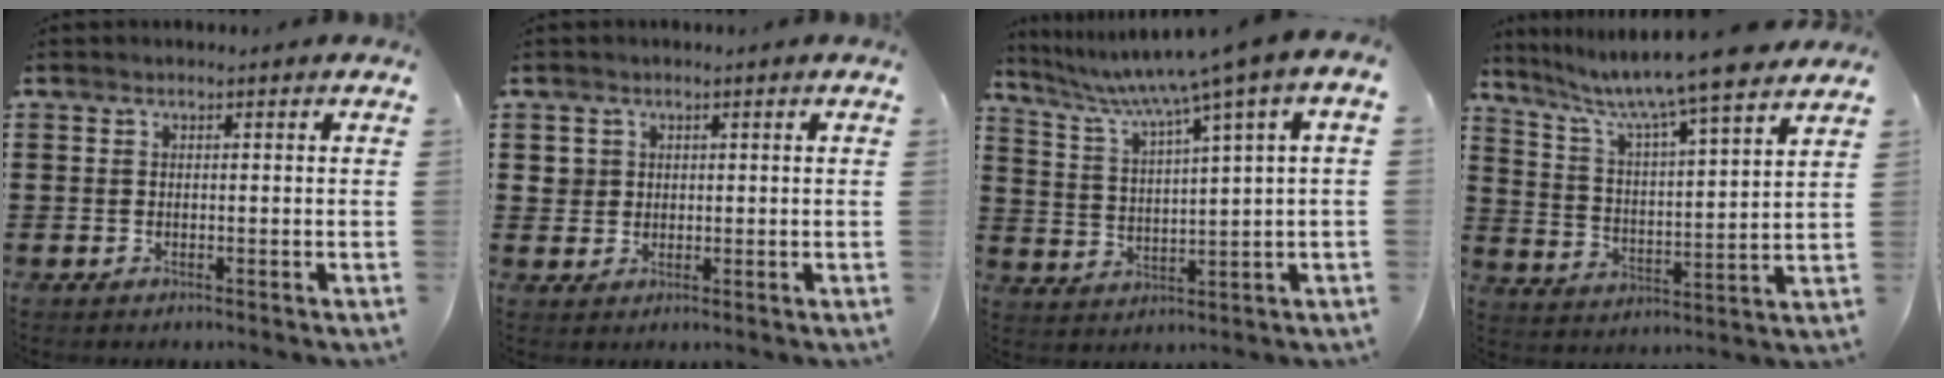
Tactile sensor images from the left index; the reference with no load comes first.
{"total": 2.2, "force": [0.8, 2.1, 0.3], "torque": [-0.014, 0.009, 0.013]}
{"total": 6.9, "force": [4.5, -0.6, 5.1], "torque": [-0.116, -0.035, 0.069]}
{"total": 8.5, "force": [7.4, -0.6, 4.1], "torque": [-0.109, -0.051, 0.120]}